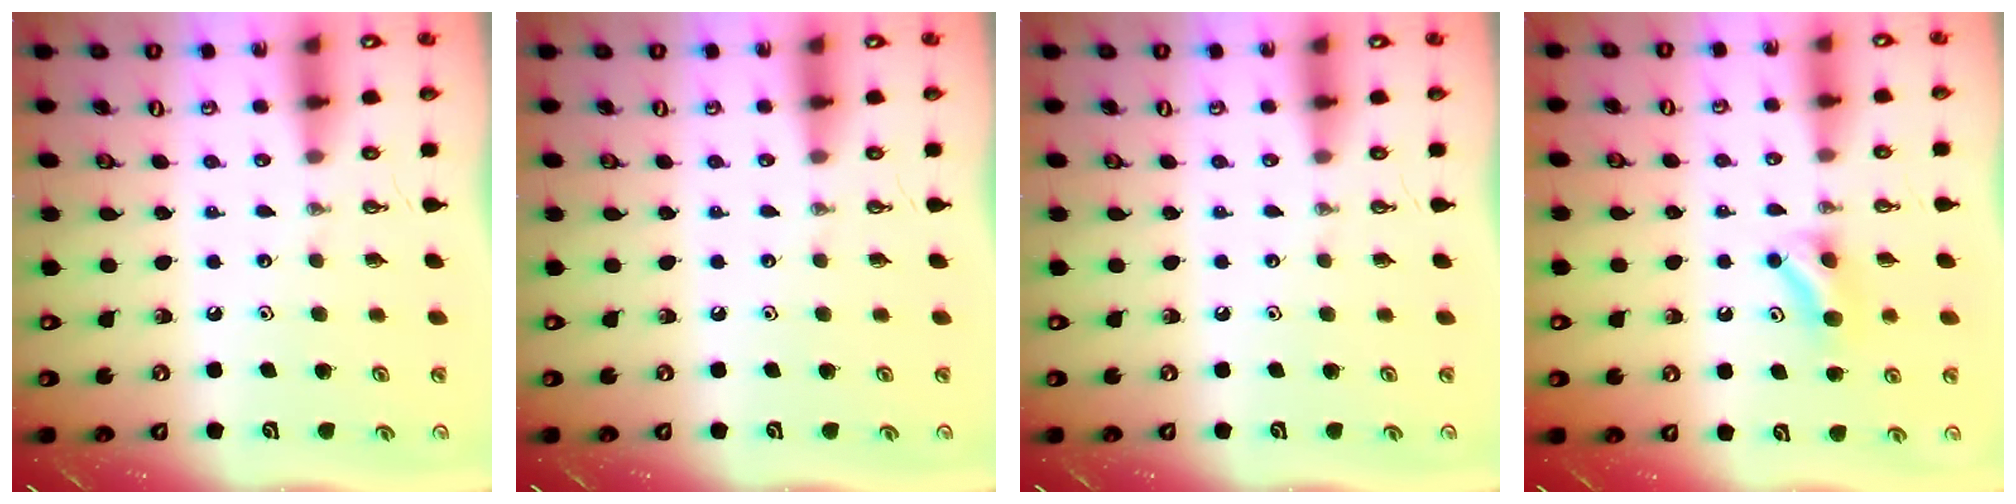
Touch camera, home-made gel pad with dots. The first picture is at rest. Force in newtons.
{"total": 0.0}
{"total": 0.0}
{"total": 5.0, "press": 4.8, "slide": 1.4}